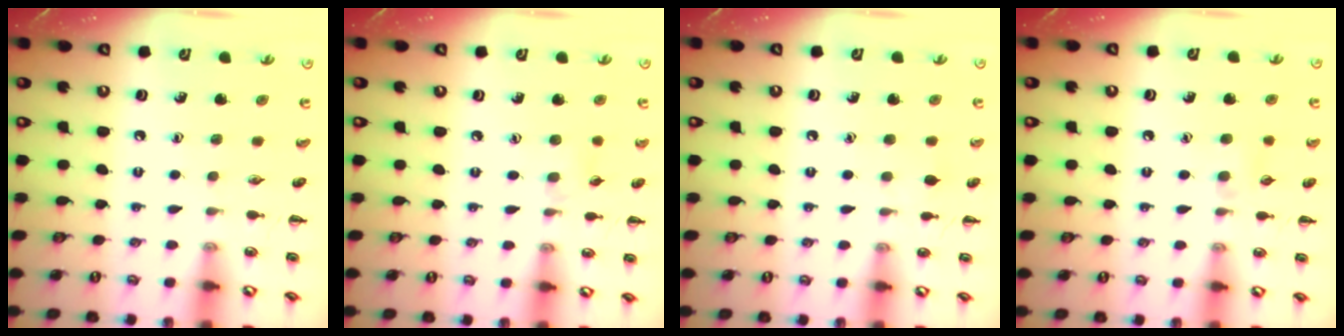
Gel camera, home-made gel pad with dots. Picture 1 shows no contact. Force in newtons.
{"total": 5.3, "press": 4.9, "slide": 2.1}
{"total": 5.1, "press": 4.8, "slide": 1.6}
{"total": 5.0, "press": 4.6, "slide": 1.8}